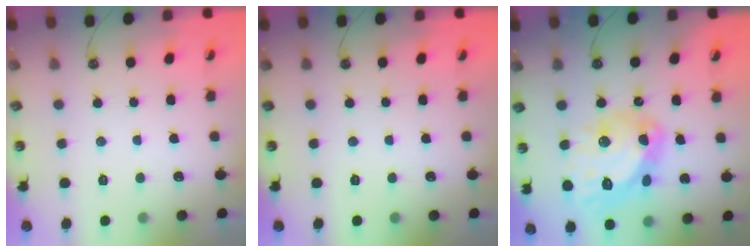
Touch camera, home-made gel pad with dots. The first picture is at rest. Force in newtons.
{"total": 0.0}
{"total": 18.7, "press": 18.6, "slide": 1.6}